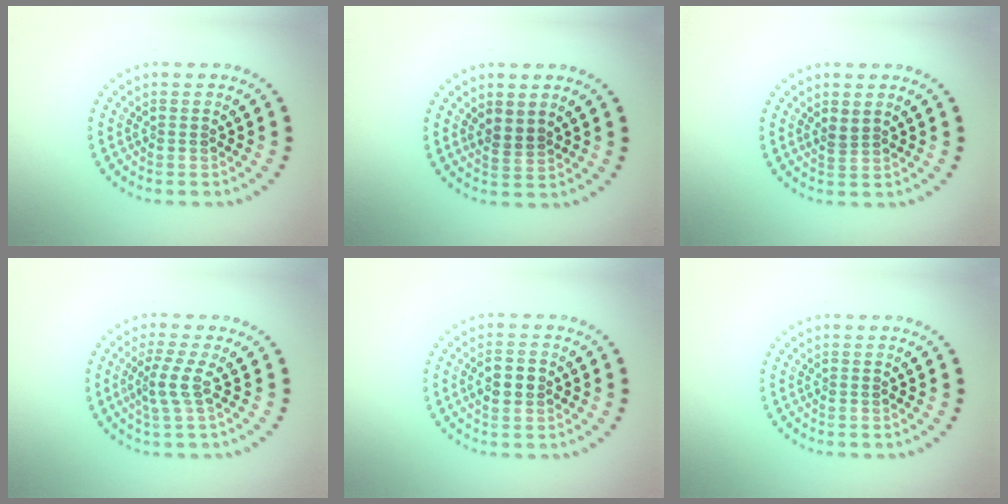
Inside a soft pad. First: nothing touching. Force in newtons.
{"total": 1.3, "press": 1.0, "slide": 0.8}
{"total": 1.1, "press": 0.9, "slide": 0.7}
{"total": 2.3, "press": 1.5, "slide": 1.7}
{"total": 2.2, "press": 2.2, "slide": 0.1}
{"total": 0.0}